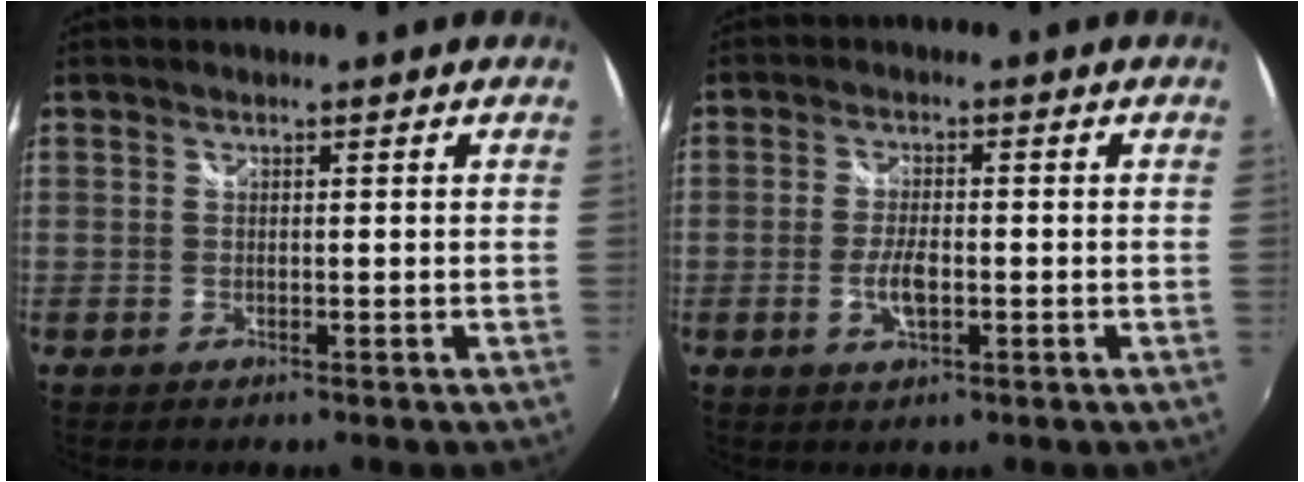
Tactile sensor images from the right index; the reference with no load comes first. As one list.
[{"total": 4.4, "force": [-1.4, 1.6, 3.9], "torque": [-0.082, -0.002, -0.025]}]